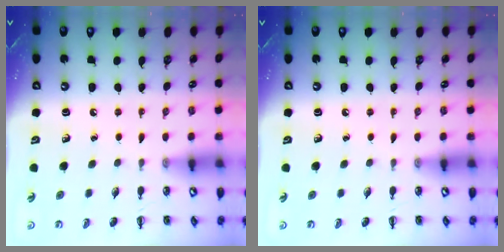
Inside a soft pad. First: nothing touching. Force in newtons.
{"total": 0.0}